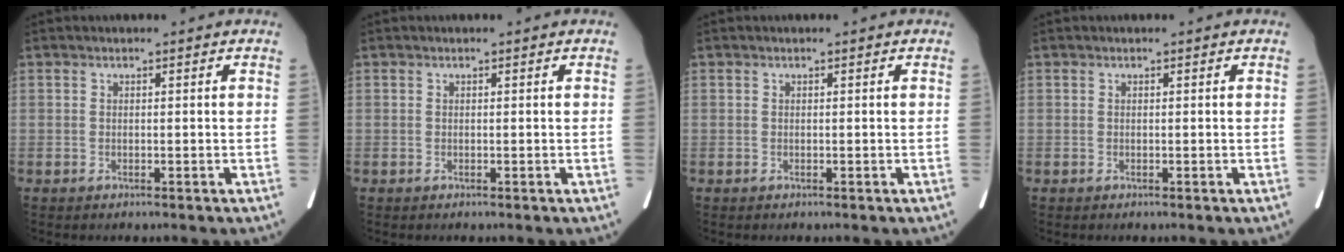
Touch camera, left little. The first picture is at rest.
{"total": 0.0}
{"total": 0.0}
{"total": 0.0}